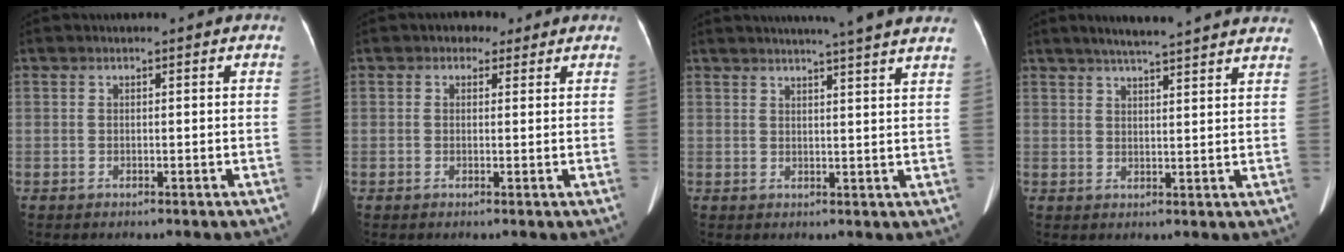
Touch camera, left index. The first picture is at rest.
{"total": 2.6, "force": [1.5, 1.8, 0.9], "torque": [-0.012, 0.011, 0.018]}
{"total": 13.6, "force": [11.9, -0.2, 6.7], "torque": [-0.096, 0.009, 0.131]}
{"total": 14.8, "force": [13.2, 1.0, 6.7], "torque": [-0.099, 0.028, 0.164]}